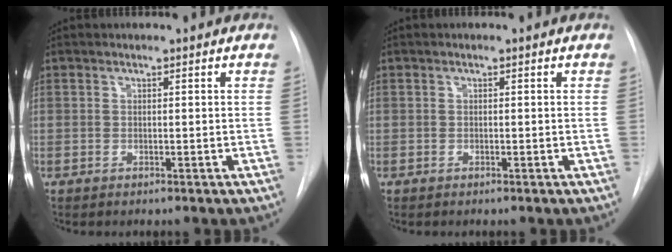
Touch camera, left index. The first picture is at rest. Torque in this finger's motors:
{"motor_torque": [-0.11, 0.12, 0.00, 0.00]}